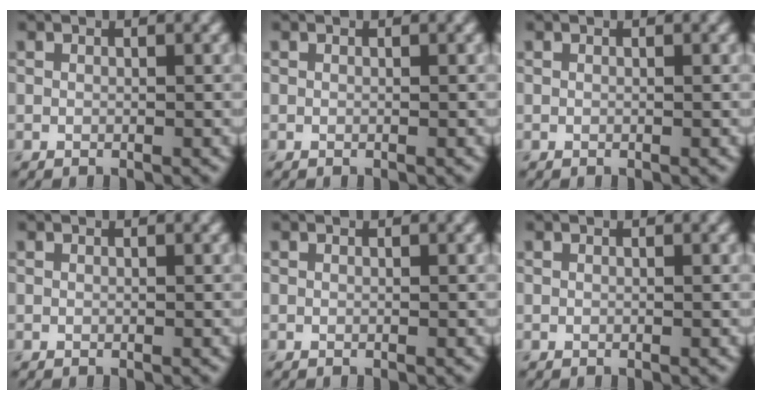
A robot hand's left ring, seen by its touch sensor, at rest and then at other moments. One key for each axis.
{"total": 0.0}
{"total": 0.0}
{"total": 0.0}
{"total": 0.0}
{"total": 0.0}